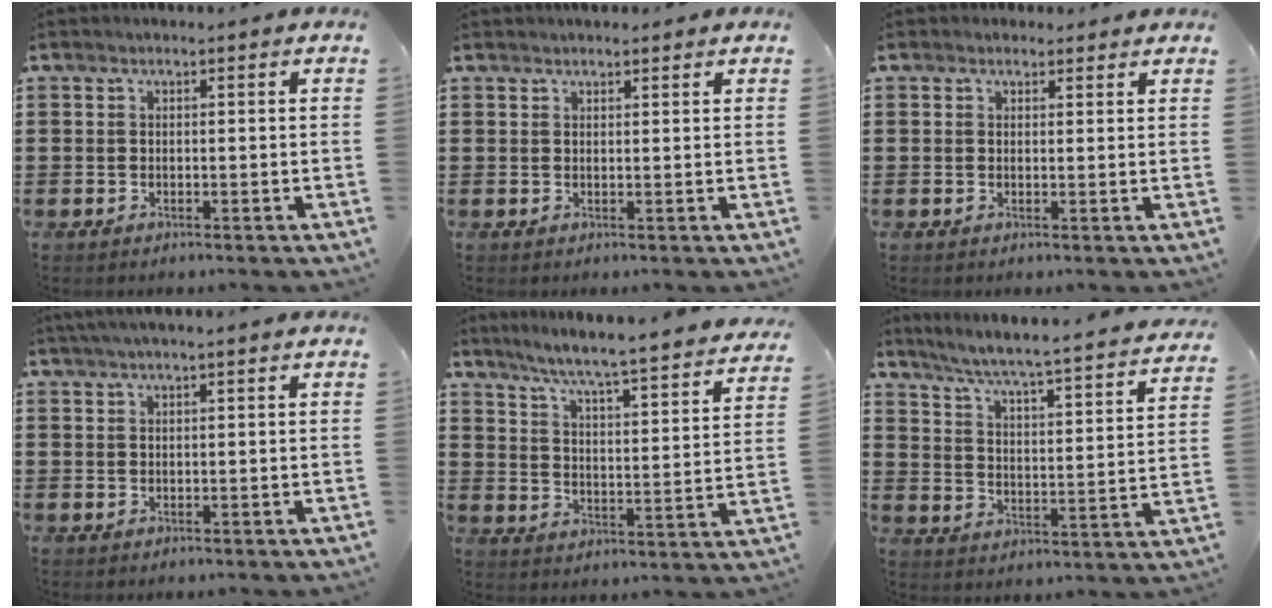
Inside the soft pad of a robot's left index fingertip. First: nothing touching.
{"total": 1.3, "force": [1.2, 0.3, 0.2], "torque": [-0.007, 0.002, 0.024]}
{"total": 1.5, "force": [1.2, 0.8, 0.2], "torque": [0.000, 0.002, 0.023]}
{"total": 1.7, "force": [1.2, -0.1, 1.2], "torque": [-0.023, 0.000, 0.022]}
{"total": 5.5, "force": [4.9, -1.1, 2.1], "torque": [-0.065, -0.046, 0.073]}
{"total": 4.7, "force": [4.2, -0.8, 2.0], "torque": [-0.060, -0.044, 0.057]}